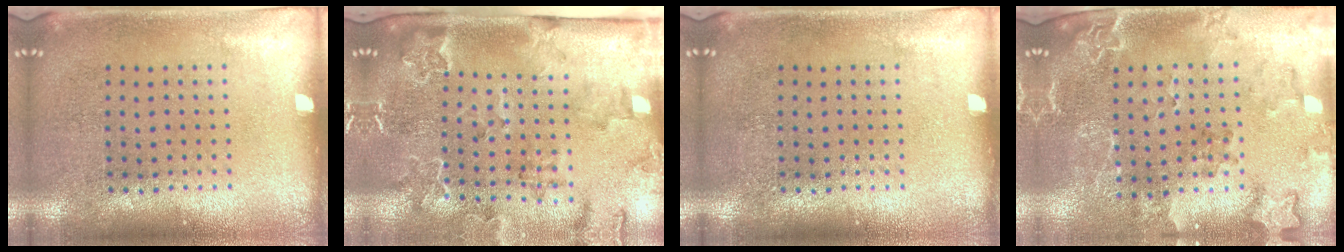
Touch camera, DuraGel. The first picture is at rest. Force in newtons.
{"total": 2.3, "press": 2.3, "slide": 0.2}
{"total": 0.0}
{"total": 2.1, "press": 2.0, "slide": 0.8}